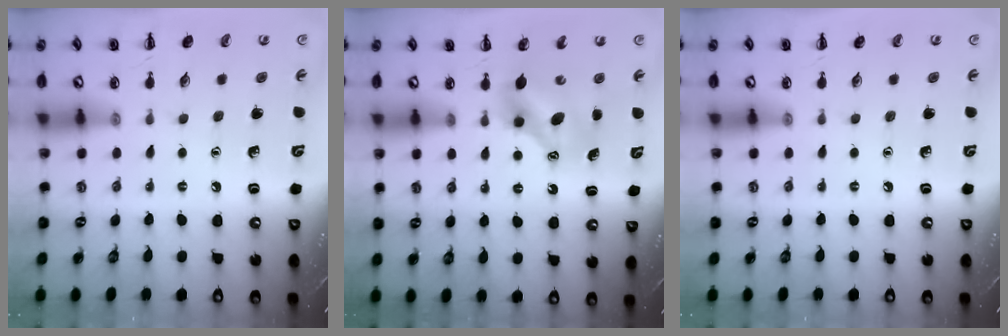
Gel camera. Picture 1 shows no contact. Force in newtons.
{"total": 7.4, "press": 7.4, "slide": 0.9}
{"total": 0.0}